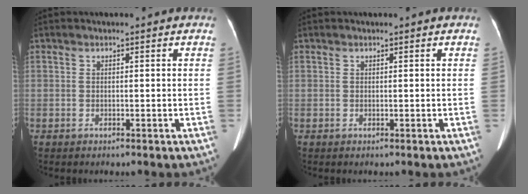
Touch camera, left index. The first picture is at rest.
{"total": 0.0}